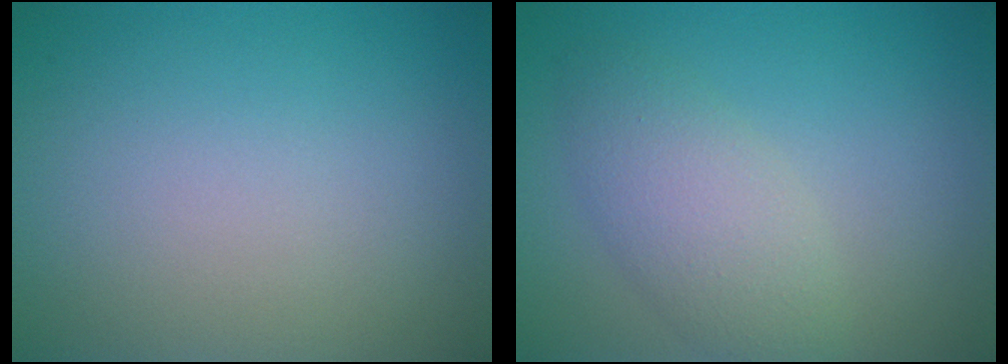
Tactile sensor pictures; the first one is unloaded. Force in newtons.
{"total": 3.7, "press": 3.7, "slide": 0.1}